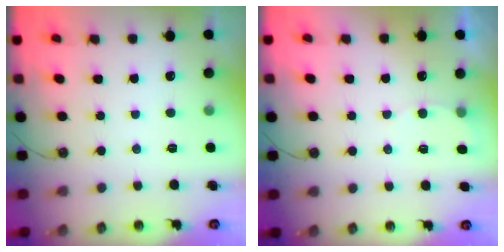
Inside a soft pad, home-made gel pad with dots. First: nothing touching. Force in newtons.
{"total": 3.9, "press": 3.6, "slide": 1.4}